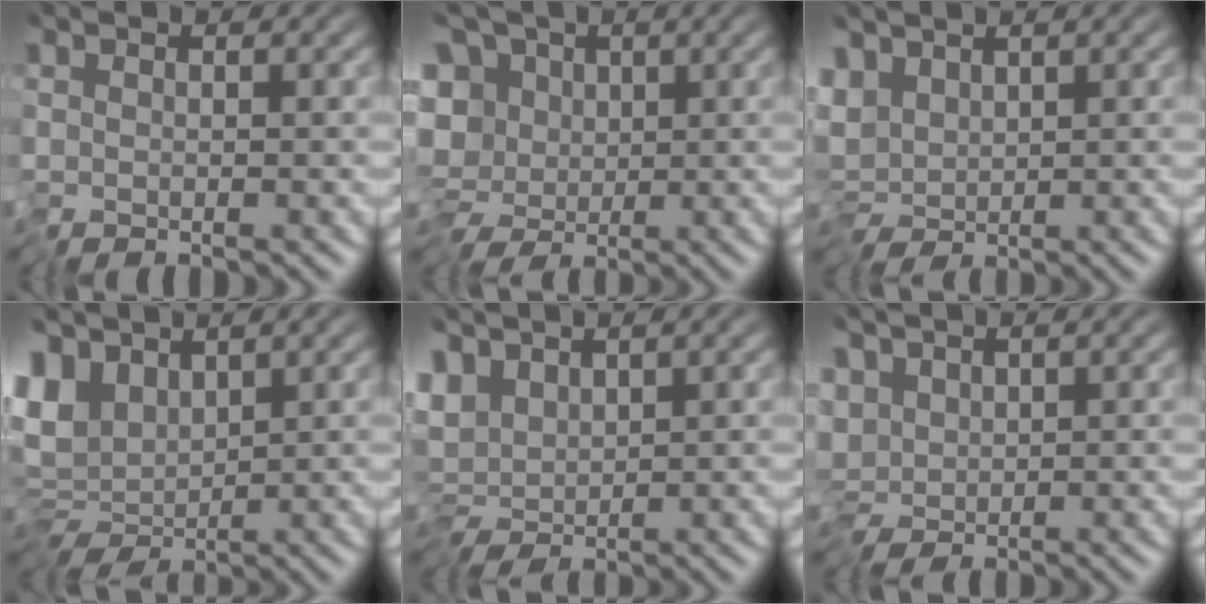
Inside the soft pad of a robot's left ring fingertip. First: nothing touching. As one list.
[{"total": 11.3, "force": [-0.7, 9.4, 6.3], "torque": [-0.097, 0.000, -0.041]}, {"total": 3.2, "force": [0.3, 2.0, 2.5], "torque": [-0.041, 0.002, 0.003]}, {"total": 6.3, "force": [2.1, 3.9, 4.5], "torque": [-0.061, -0.002, 0.040]}, {"total": 4.2, "force": [0.7, 2.5, 3.3], "torque": [-0.048, -0.002, 0.014]}, {"total": 3.4, "force": [0.0, 2.3, 2.5], "torque": [-0.034, 0.009, -0.008]}]